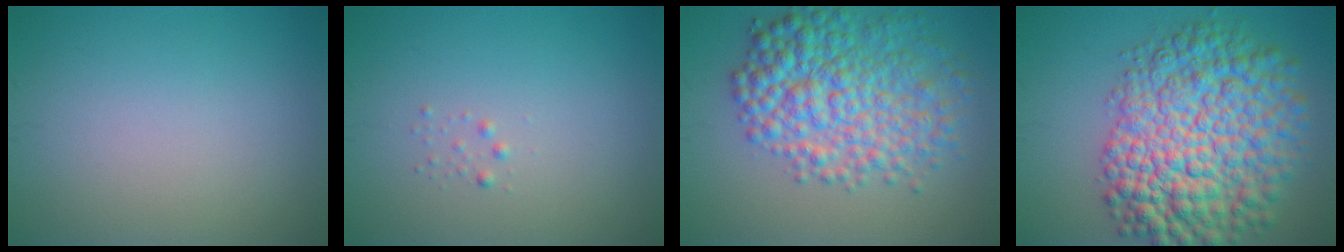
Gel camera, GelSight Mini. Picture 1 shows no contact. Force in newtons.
{"total": 0.6, "press": 0.6, "slide": 0.0}
{"total": 7.9, "press": 7.9, "slide": 0.1}
{"total": 12.5, "press": 12.5, "slide": 0.3}